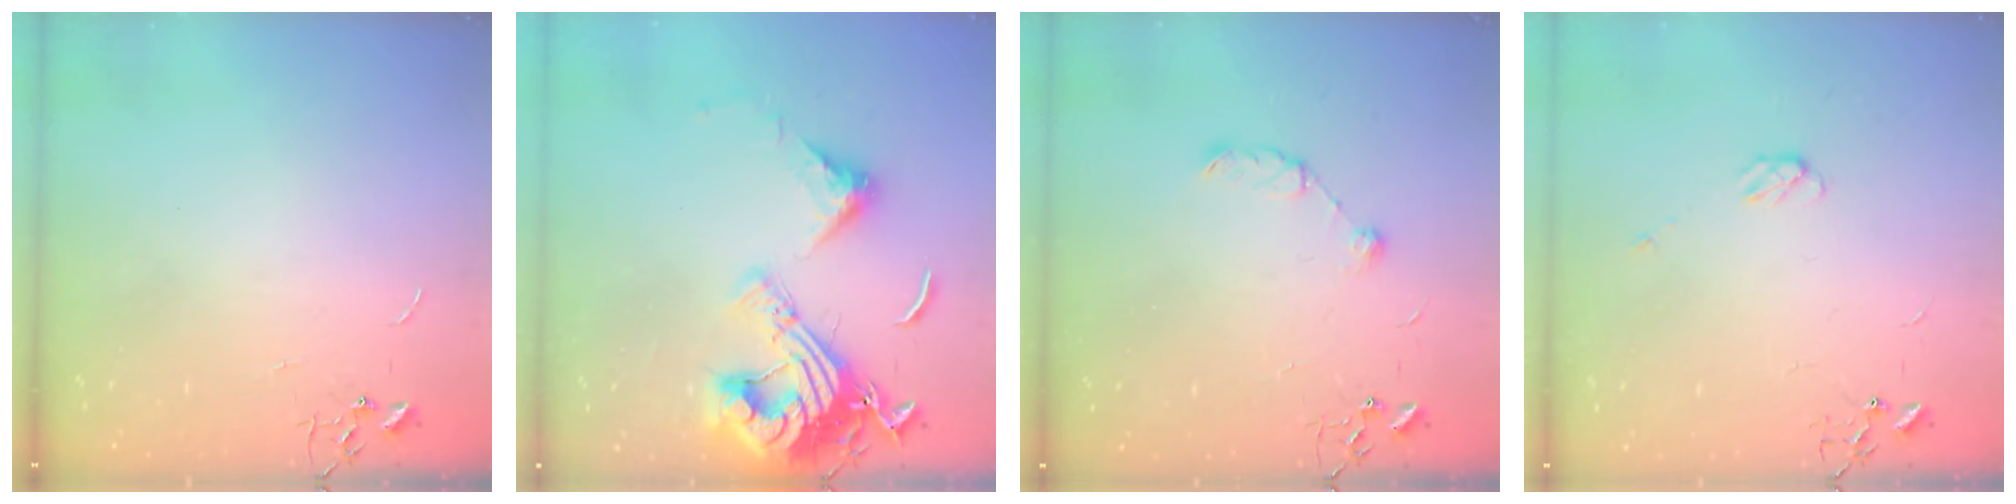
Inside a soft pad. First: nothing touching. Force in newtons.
{"total": 18.8, "press": 18.7, "slide": 1.8}
{"total": 7.2, "press": 7.1, "slide": 0.7}
{"total": 3.5, "press": 3.5, "slide": 0.5}